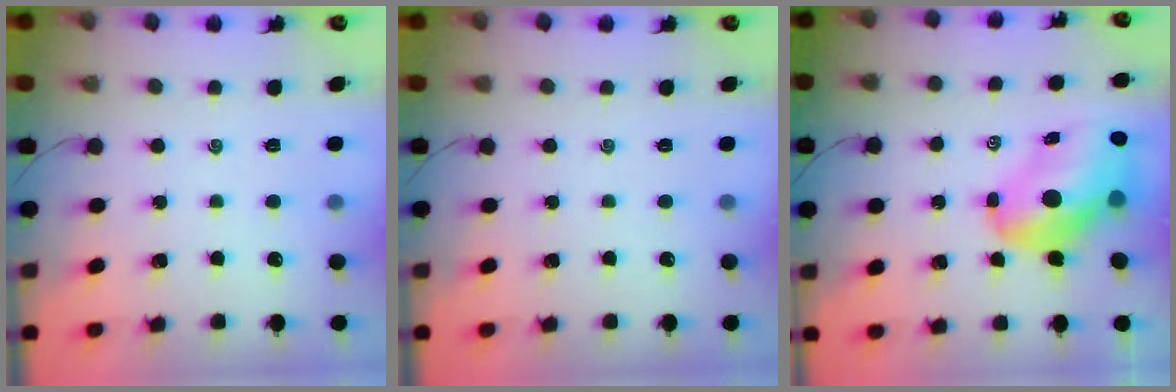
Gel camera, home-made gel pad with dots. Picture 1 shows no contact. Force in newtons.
{"total": 0.0}
{"total": 13.6, "press": 13.0, "slide": 3.9}